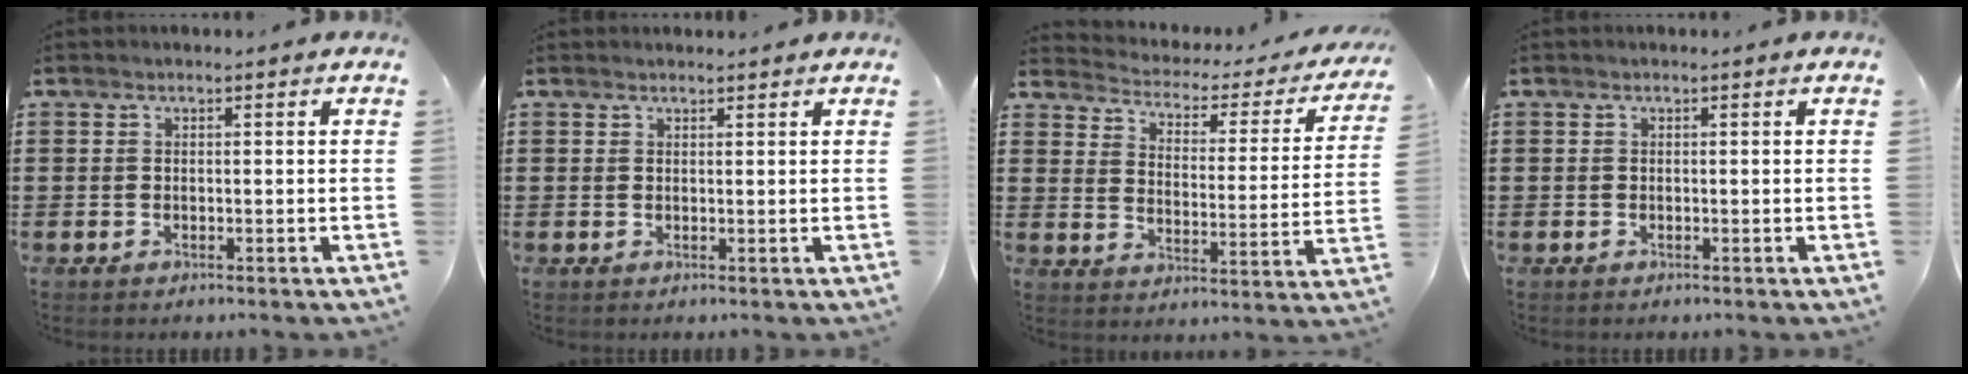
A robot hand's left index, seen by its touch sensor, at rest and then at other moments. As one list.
[{"total": 0.9, "force": [0.9, 0.1, 0.1], "torque": [-0.003, 0.000, 0.018]}, {"total": 2.1, "force": [1.9, 0.7, 0.5], "torque": [-0.029, -0.021, 0.021]}, {"total": 0.0}]